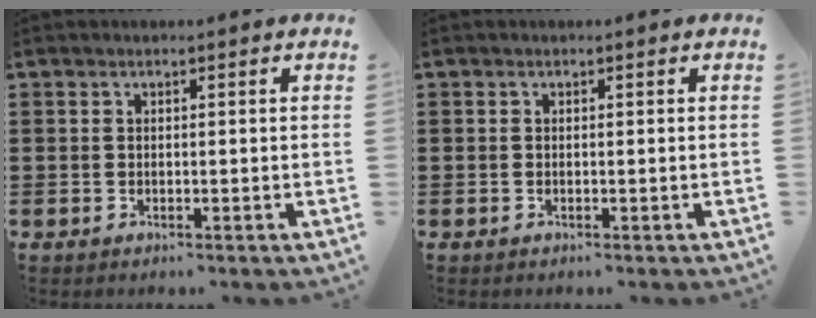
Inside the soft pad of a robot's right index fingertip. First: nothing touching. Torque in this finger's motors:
{"motor_torque": [0.00, 0.00, 0.00, 0.00]}